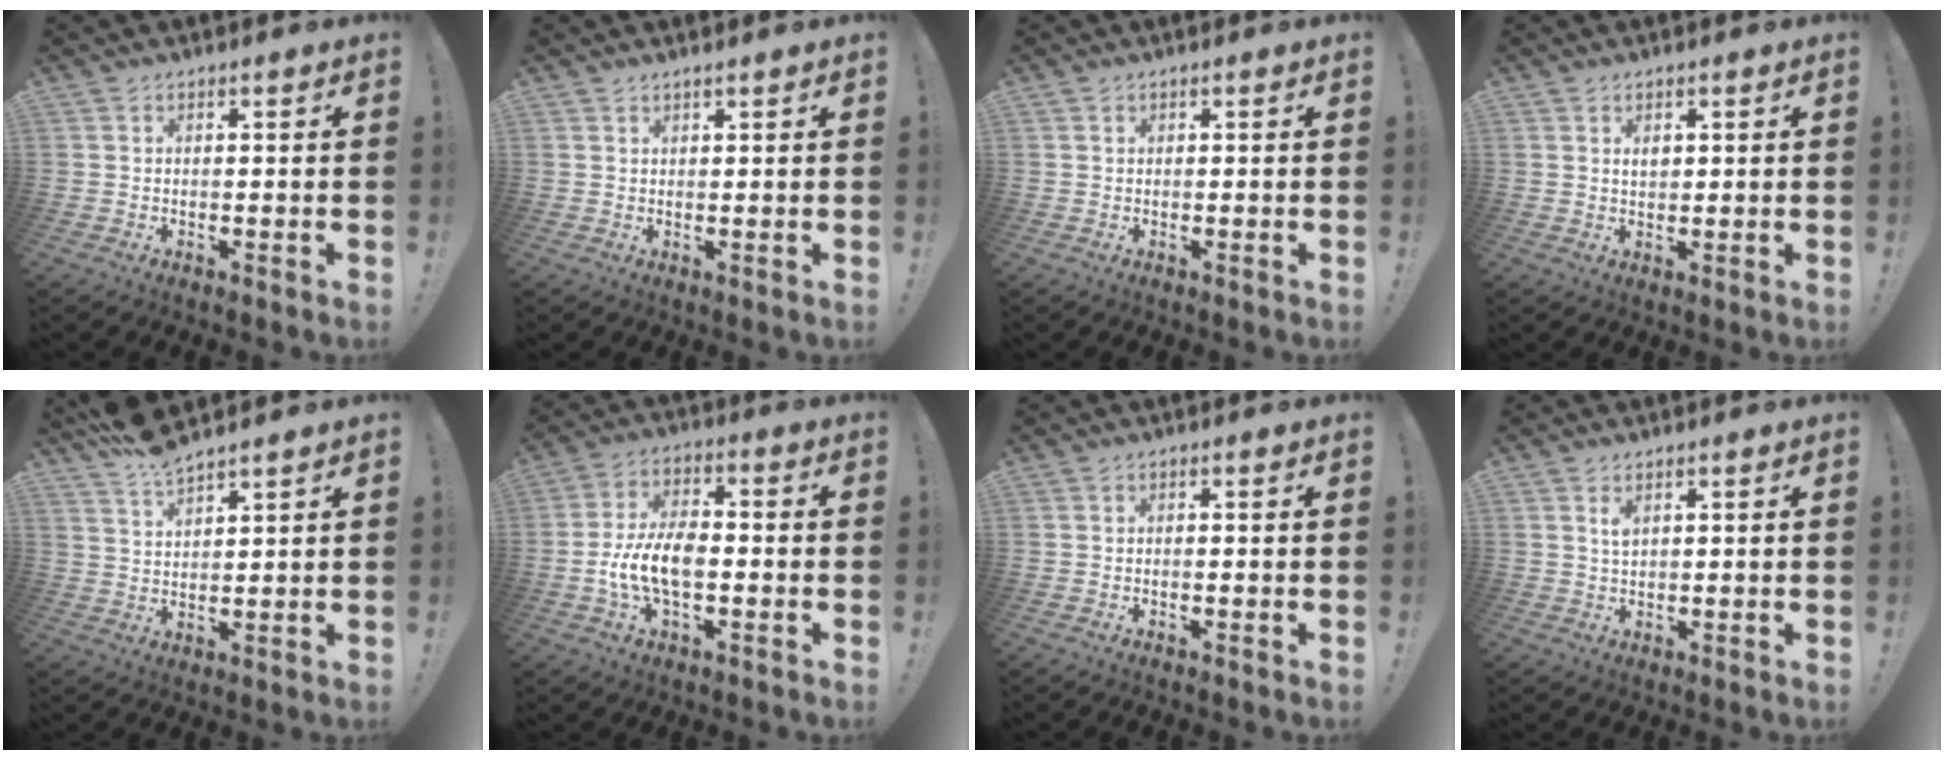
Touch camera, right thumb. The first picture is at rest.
{"total": 1.3, "force": [1.2, 0.2, 0.2], "torque": [0.004, -0.005, 0.022]}
{"total": 0.7, "force": [0.6, 0.4, 0.1], "torque": [-0.001, 0.000, 0.012]}
{"total": 2.4, "force": [1.2, 1.7, 1.3], "torque": [-0.010, -0.005, 0.017]}
{"total": 6.3, "force": [5.8, 0.9, 2.2], "torque": [-0.049, -0.032, 0.107]}
{"total": 12.1, "force": [-2.6, 6.5, 9.9], "torque": [-0.187, 0.004, -0.047]}
{"total": 0.0}
{"total": 2.6, "force": [1.5, 1.6, 1.4], "torque": [-0.014, -0.008, 0.023]}